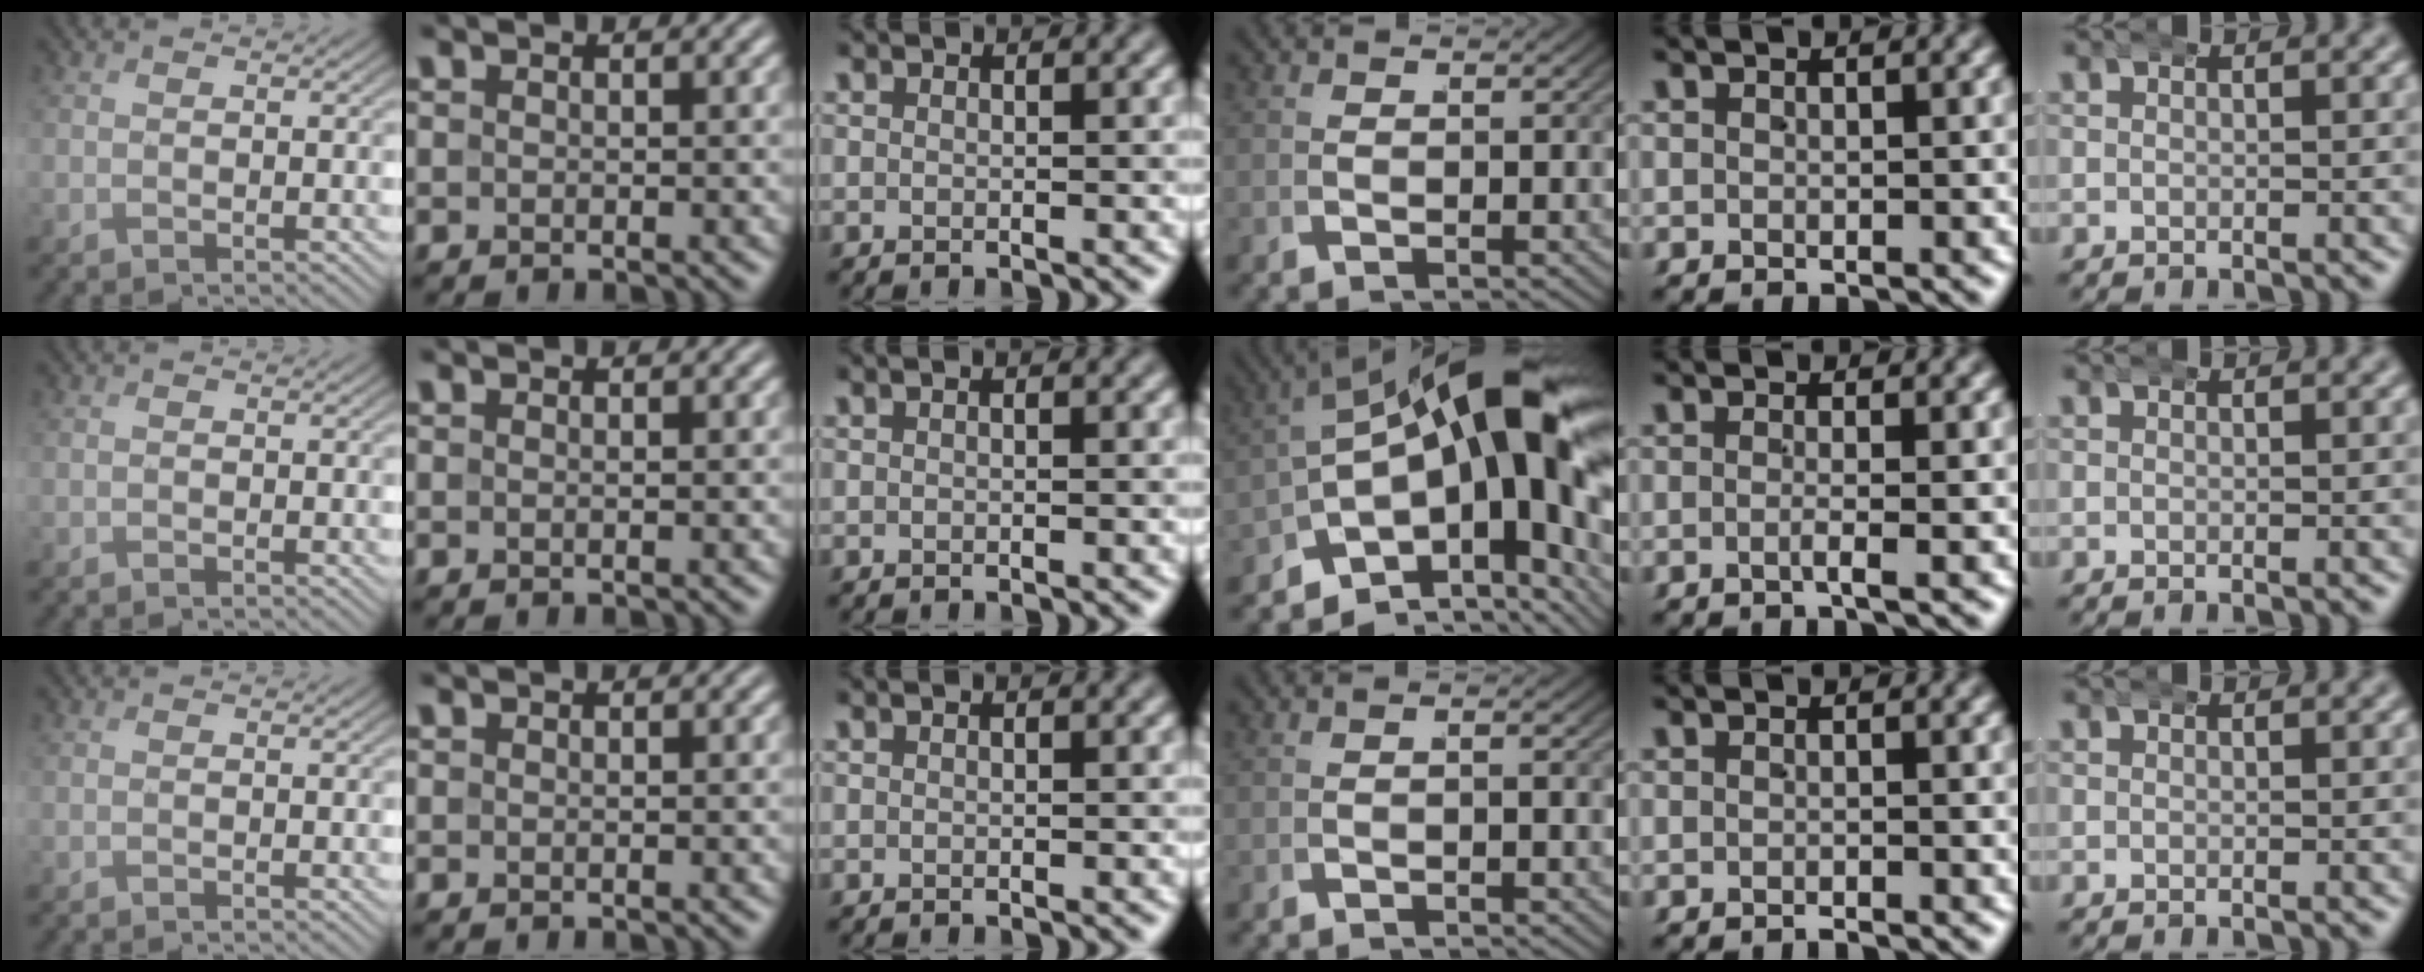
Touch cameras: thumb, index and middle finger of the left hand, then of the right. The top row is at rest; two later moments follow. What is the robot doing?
{"motion": "wrap", "object": "aluminum foil"}